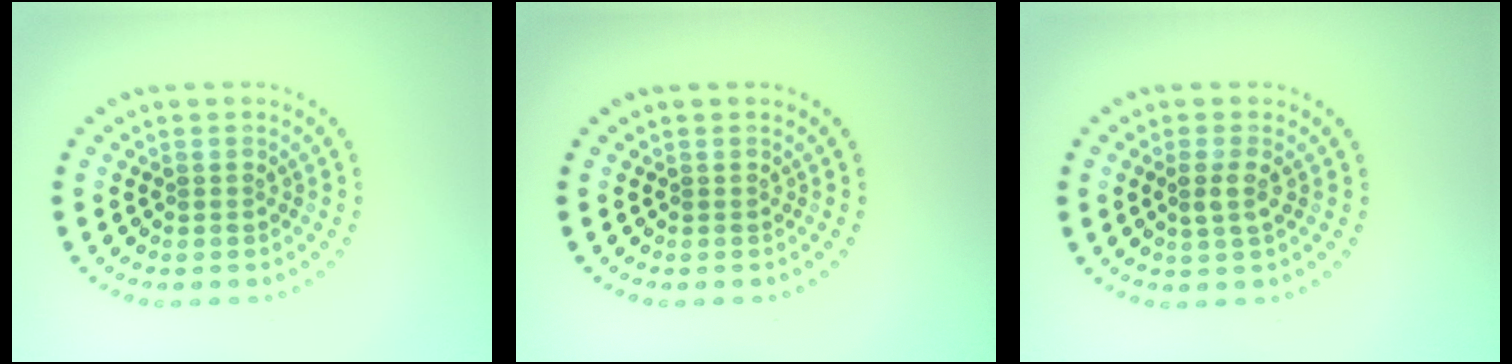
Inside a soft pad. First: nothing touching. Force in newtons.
{"total": 0.0}
{"total": 1.6, "press": 1.5, "slide": 0.7}